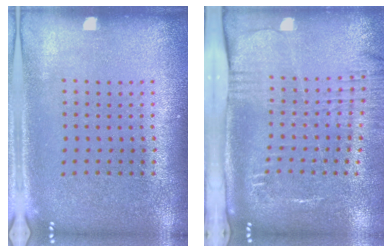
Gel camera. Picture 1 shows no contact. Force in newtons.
{"total": 2.7, "press": 2.1, "slide": 1.7}